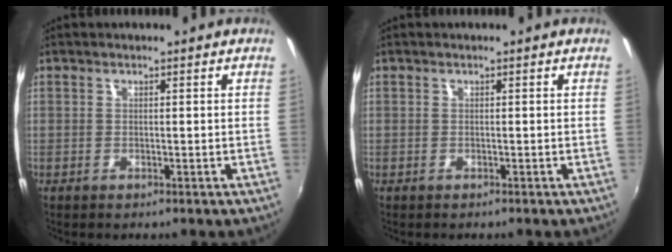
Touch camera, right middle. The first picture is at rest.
{"total": 0.0}